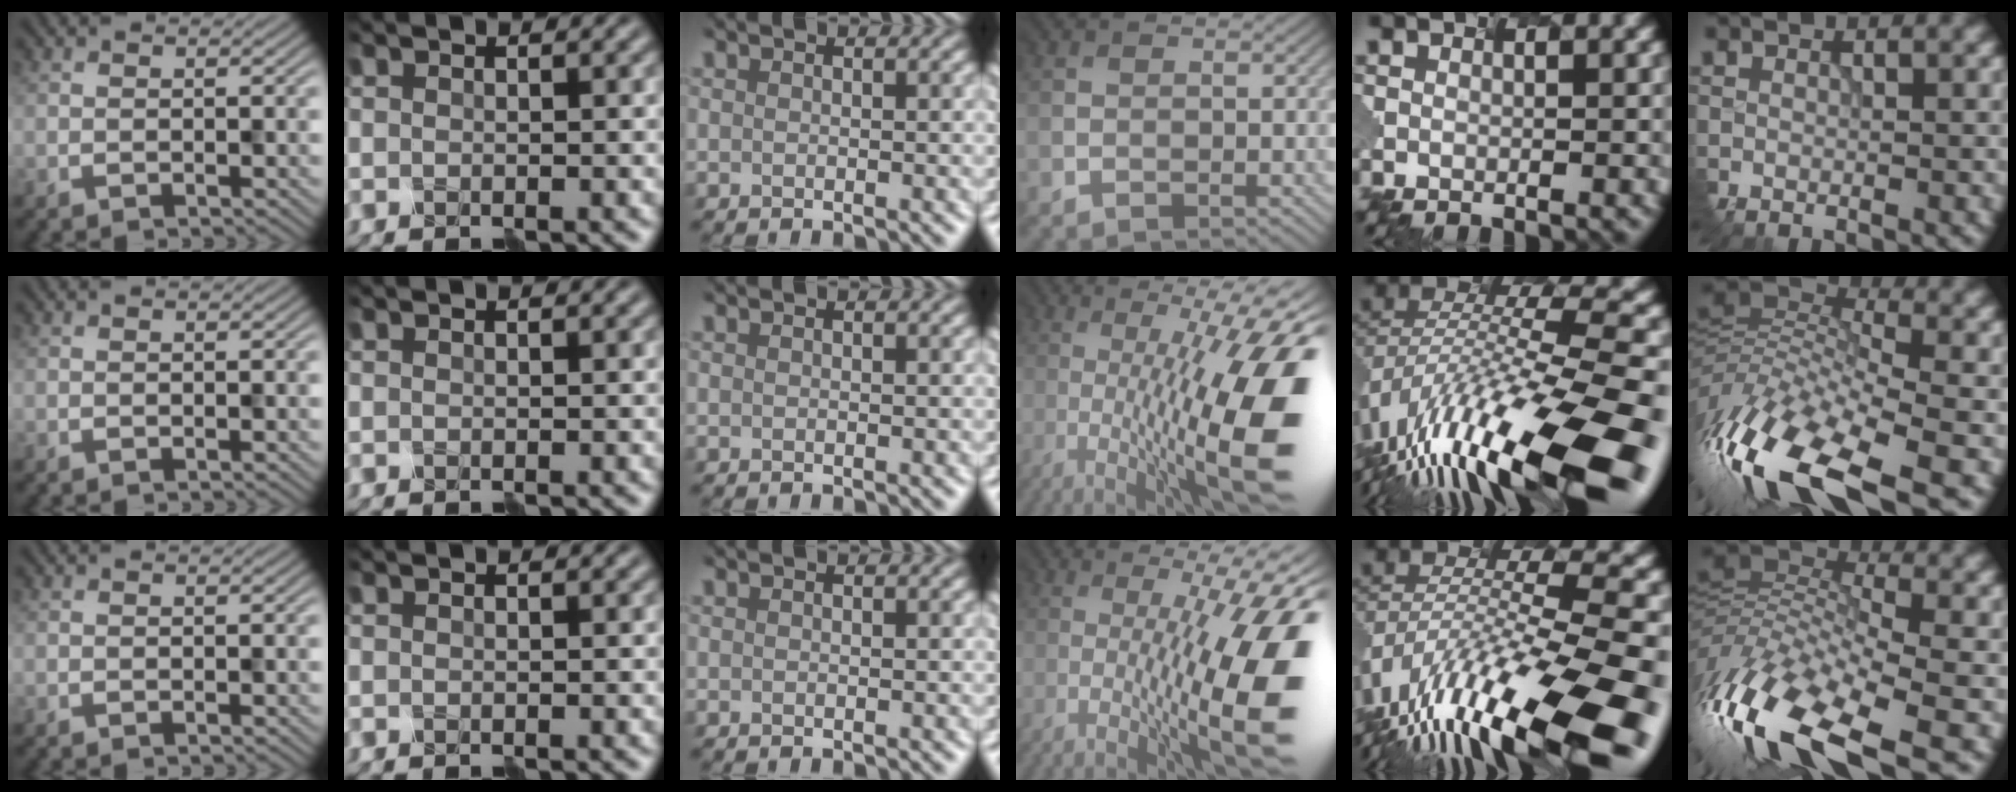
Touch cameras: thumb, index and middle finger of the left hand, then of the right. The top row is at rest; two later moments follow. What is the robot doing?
{"motion": "shake", "object": "plastic piggy bank"}